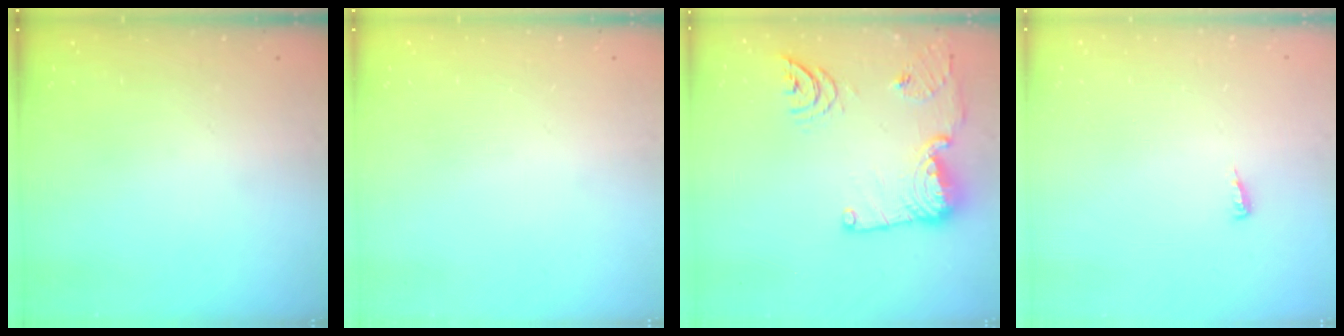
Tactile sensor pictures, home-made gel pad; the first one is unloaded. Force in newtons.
{"total": 0.0}
{"total": 20.1, "press": 19.4, "slide": 5.4}
{"total": 4.9, "press": 4.9, "slide": 0.5}